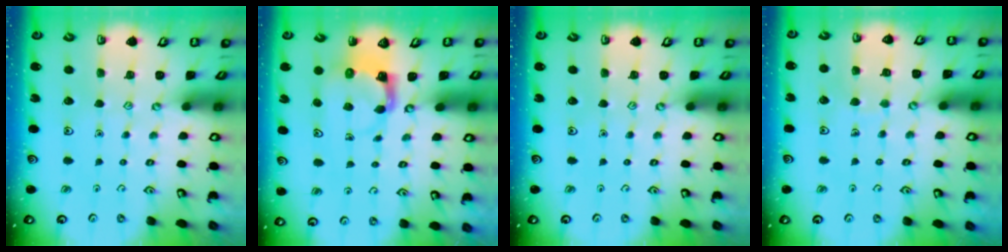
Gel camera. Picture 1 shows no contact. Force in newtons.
{"total": 3.9, "press": 3.9, "slide": 0.7}
{"total": 0.0}
{"total": 4.3, "press": 4.2, "slide": 0.4}